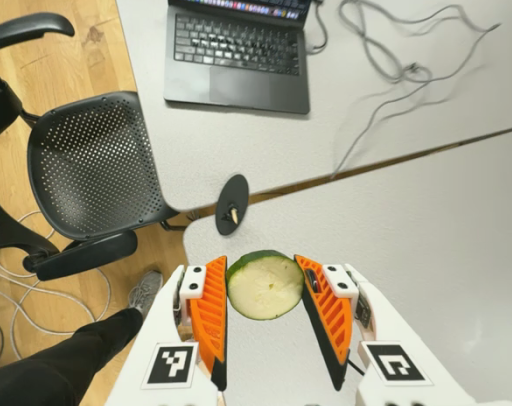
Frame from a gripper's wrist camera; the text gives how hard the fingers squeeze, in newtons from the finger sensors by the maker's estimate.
{"total": 8.1, "left": 7.6, "right": 8.6}